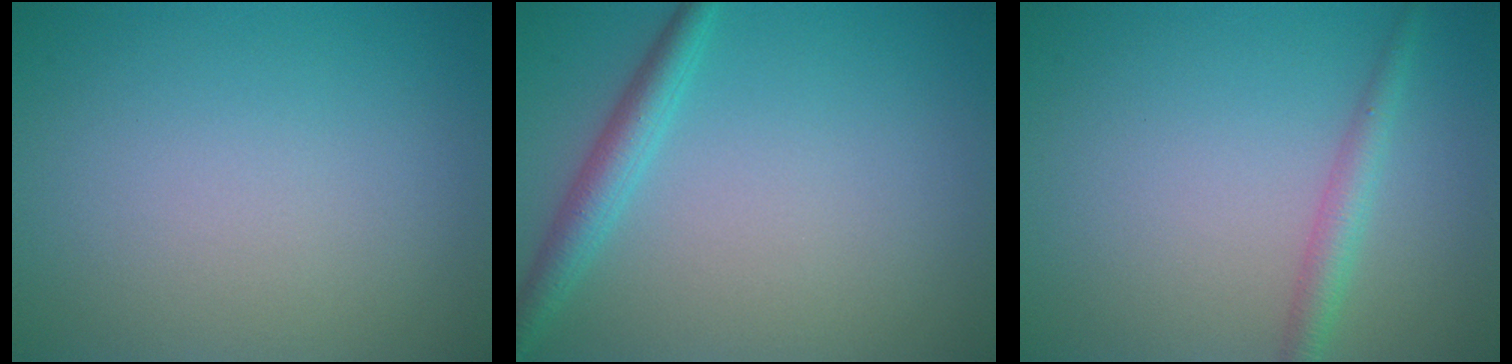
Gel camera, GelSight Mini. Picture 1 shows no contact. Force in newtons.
{"total": 2.6, "press": 2.6, "slide": 0.1}
{"total": 2.0, "press": 2.0, "slide": 0.0}